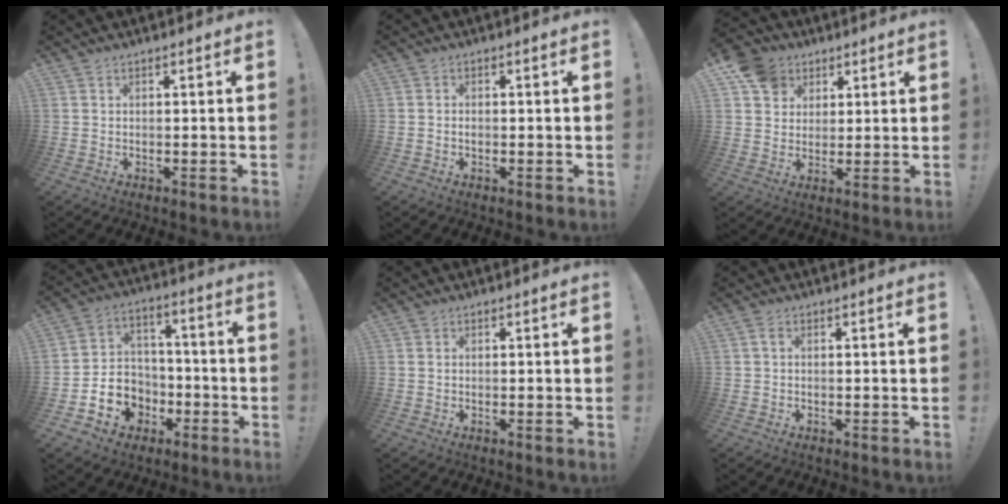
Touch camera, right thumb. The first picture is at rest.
{"total": 0.8, "force": [-0.5, 0.5, 0.3], "torque": [-0.004, 0.002, -0.010]}
{"total": 10.1, "force": [4.4, 8.4, 3.3], "torque": [-0.039, -0.022, 0.089]}
{"total": 11.3, "force": [-4.8, 9.4, 3.8], "torque": [-0.056, 0.028, -0.080]}
{"total": 0.6, "force": [0.0, 0.6, 0.1], "torque": [0.000, 0.002, 0.000]}
{"total": 1.2, "force": [0.2, 0.6, 1.0], "torque": [-0.014, 0.002, 0.002]}